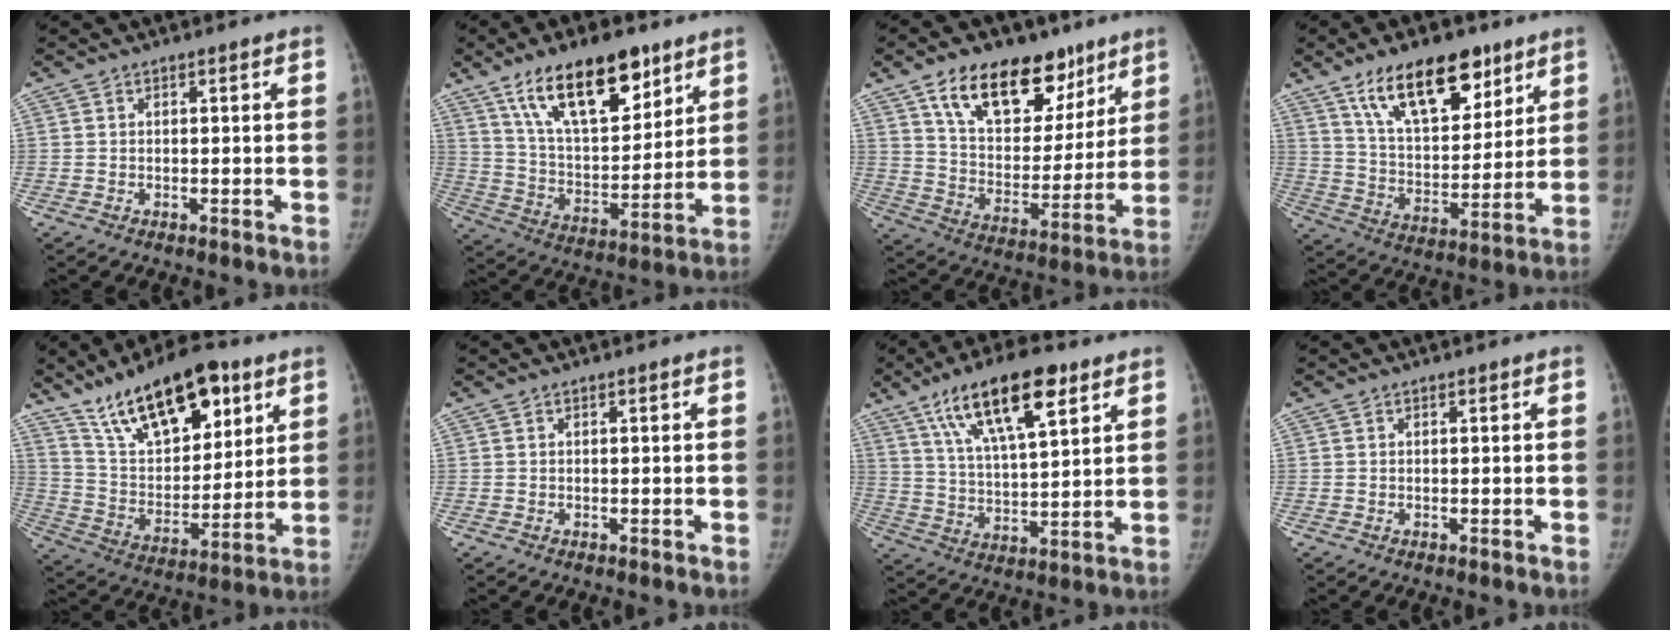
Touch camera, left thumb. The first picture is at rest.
{"total": 20.1, "force": [12.4, 8.7, 13.1], "torque": [-0.176, -0.055, 0.223]}
{"total": 21.5, "force": [13.1, 12.1, 12.1], "torque": [-0.138, -0.048, 0.219]}
{"total": 18.6, "force": [11.6, 8.6, 11.7], "torque": [-0.143, -0.054, 0.203]}
{"total": 21.2, "force": [13.1, 9.5, 13.7], "torque": [-0.183, -0.054, 0.232]}
{"total": 0.0}
{"total": 17.2, "force": [9.4, 5.7, 13.2], "torque": [-0.205, -0.024, 0.166]}
{"total": 0.0}